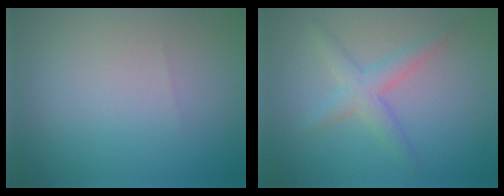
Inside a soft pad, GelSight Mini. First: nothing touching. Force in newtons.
{"total": 2.8, "press": 2.8, "slide": 0.2}